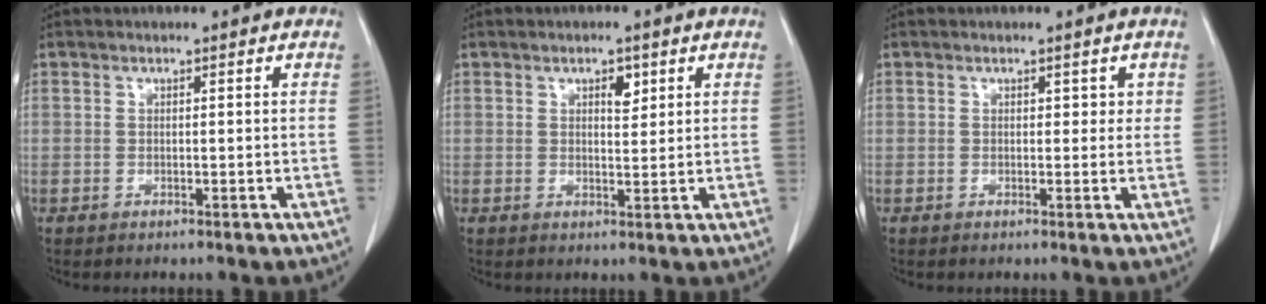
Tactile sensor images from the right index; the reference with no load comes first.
{"total": 2.5, "force": [1.2, 1.0, 1.9], "torque": [-0.029, -0.004, 0.020]}
{"total": 1.6, "force": [0.7, 1.2, 0.9], "torque": [-0.001, 0.003, 0.007]}